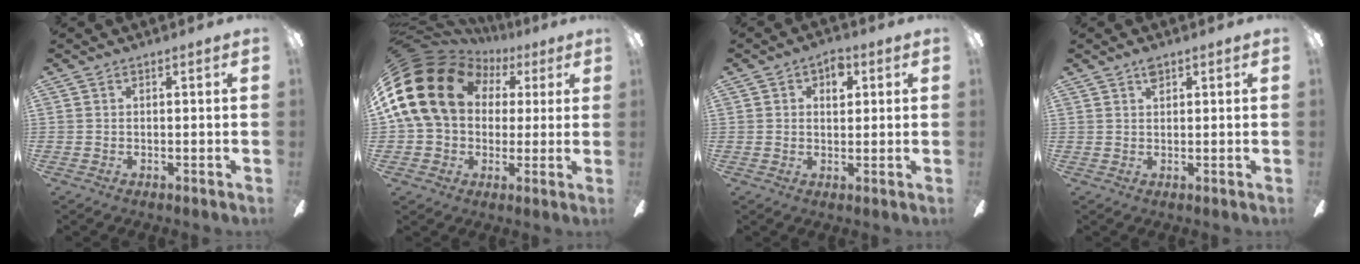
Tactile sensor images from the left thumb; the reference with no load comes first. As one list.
[{"total": 22.4, "force": [5.1, 17.6, 13.0], "torque": [-0.267, -0.006, 0.095]}, {"total": 5.1, "force": [2.0, 3.4, 3.2], "torque": [-0.027, -0.003, 0.027]}, {"total": 2.3, "force": [1.4, 1.2, 1.4], "torque": [-0.022, -0.002, 0.024]}]